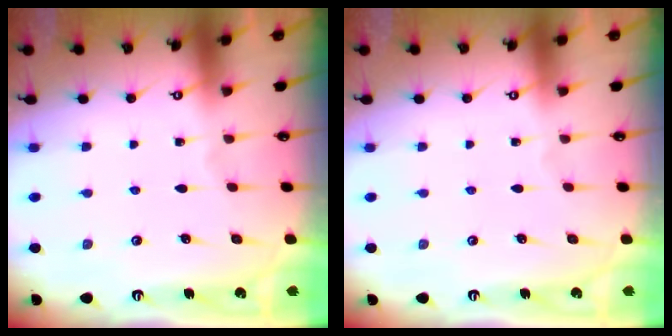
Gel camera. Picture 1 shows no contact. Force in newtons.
{"total": 0.0}